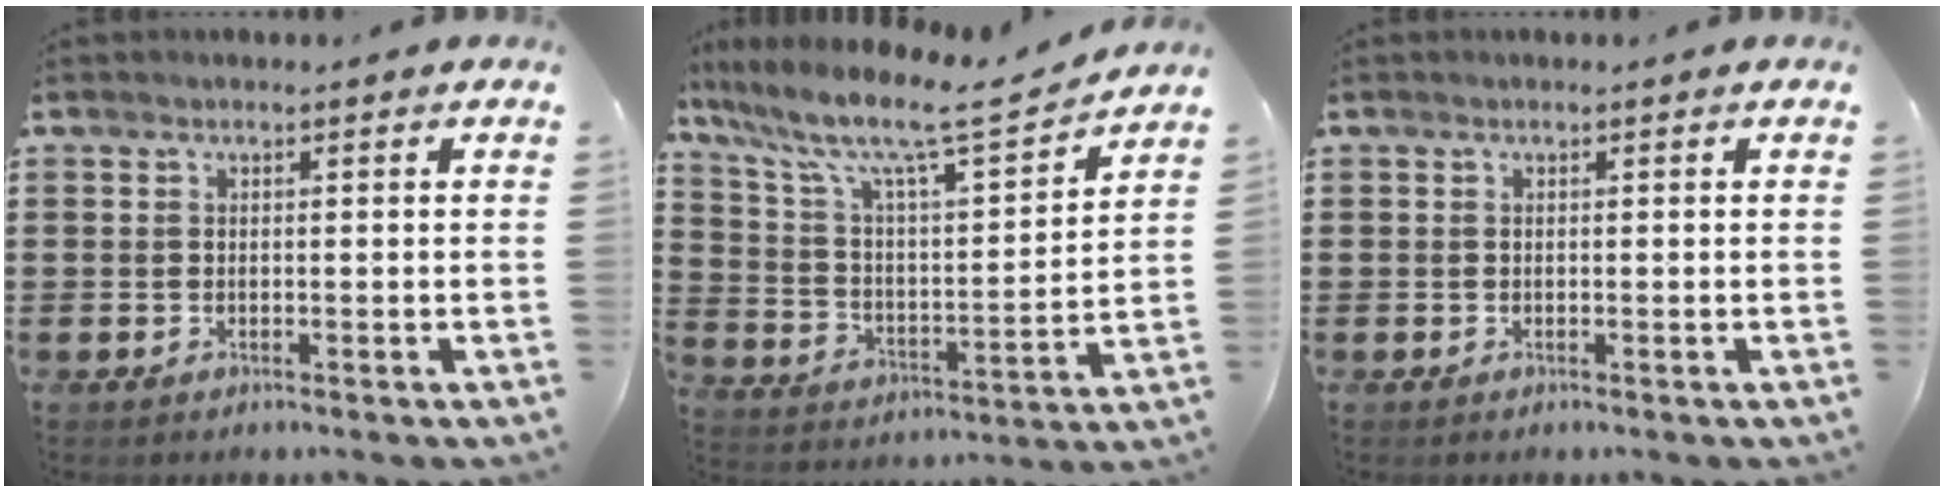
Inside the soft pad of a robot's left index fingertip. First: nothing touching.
{"total": 9.2, "force": [7.3, 1.2, 5.6], "torque": [-0.139, -0.051, 0.115]}
{"total": 0.0}